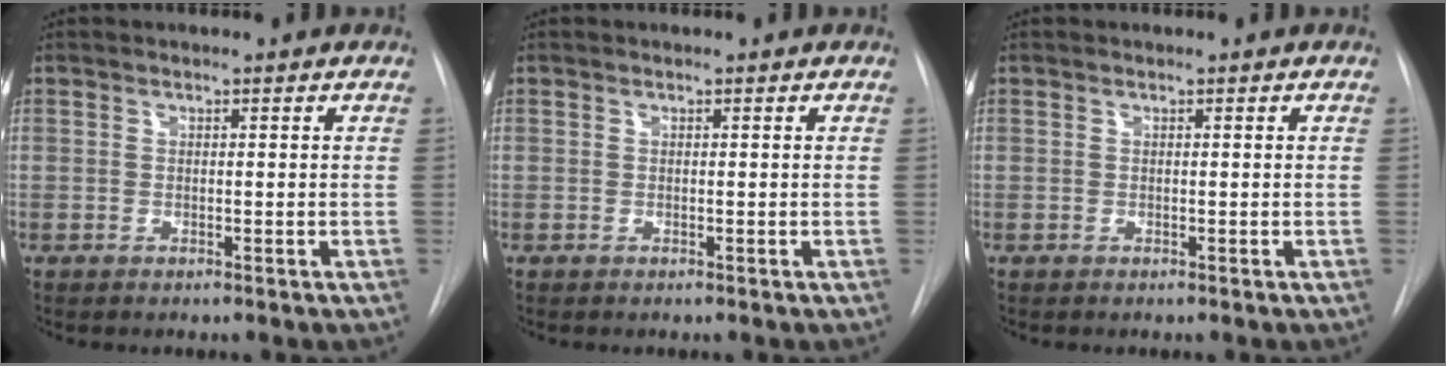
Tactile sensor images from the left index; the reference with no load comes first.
{"total": 0.0}
{"total": 0.0}